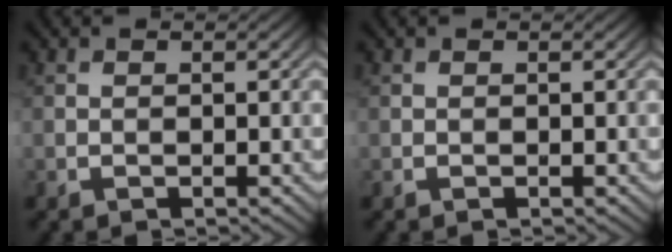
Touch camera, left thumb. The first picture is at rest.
{"total": 0.0}